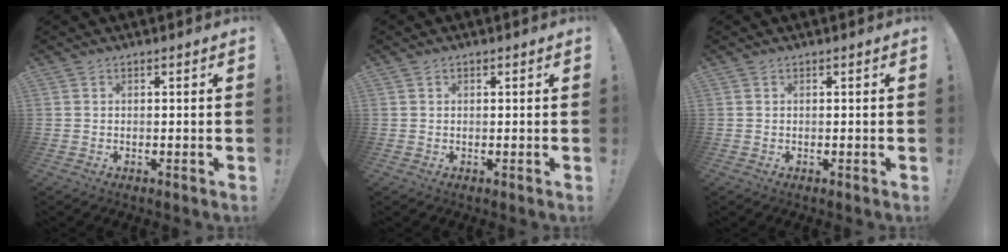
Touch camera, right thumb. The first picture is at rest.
{"total": 0.0}
{"total": 0.0}